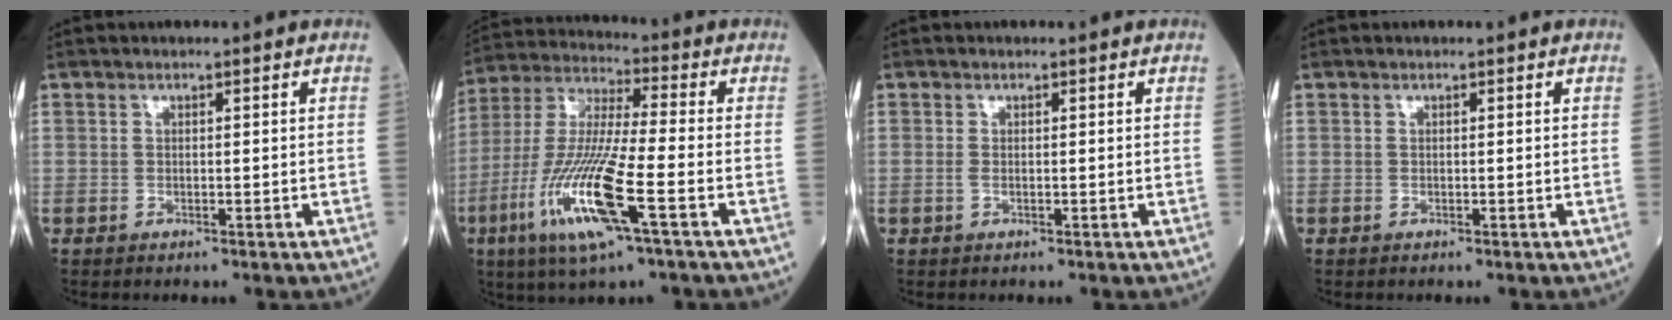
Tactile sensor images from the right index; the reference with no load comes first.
{"total": 16.0, "force": [-6.1, 1.0, 14.8], "torque": [-0.313, -0.020, -0.117]}
{"total": 0.5, "force": [-0.1, 0.1, 0.5], "torque": [-0.013, -0.001, -0.003]}
{"total": 0.0}